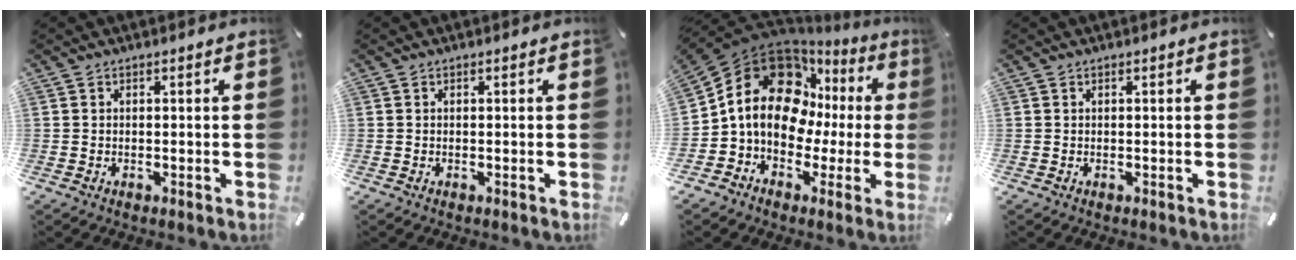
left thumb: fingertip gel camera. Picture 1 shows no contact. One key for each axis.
{"total": 0.0}
{"total": 18.5, "fx": 3.4, "fy": 14.3, "fz": 11.2, "tx": -0.200, "ty": -0.015, "tz": 0.058}
{"total": 0.0}